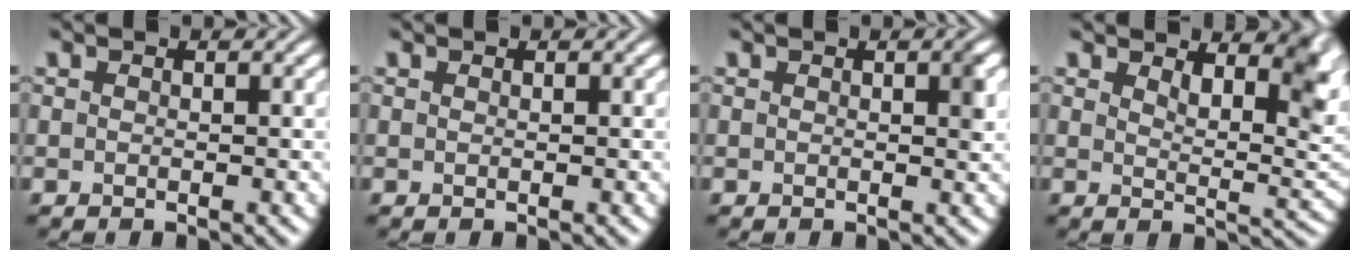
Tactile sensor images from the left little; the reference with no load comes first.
{"total": 0.0}
{"total": 1.2, "force": [0.3, 0.2, 1.1], "torque": [-0.015, 0.000, 0.004]}
{"total": 5.8, "force": [3.5, 2.2, 4.0], "torque": [-0.051, -0.008, 0.051]}